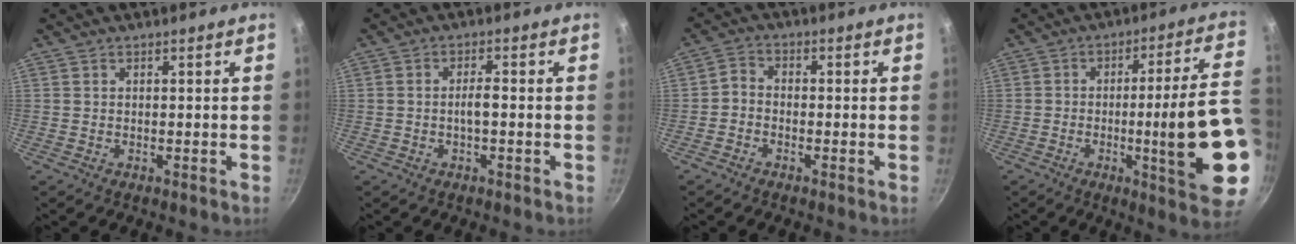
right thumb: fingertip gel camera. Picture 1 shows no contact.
{"total": 2.5, "force": [-0.6, 0.7, 2.3], "torque": [-0.042, 0.015, -0.012]}
{"total": 2.6, "force": [-1.4, 1.8, 1.2], "torque": [-0.029, 0.020, -0.038]}
{"total": 20.5, "force": [-4.3, 3.4, 19.8], "torque": [-0.254, 0.018, -0.054]}